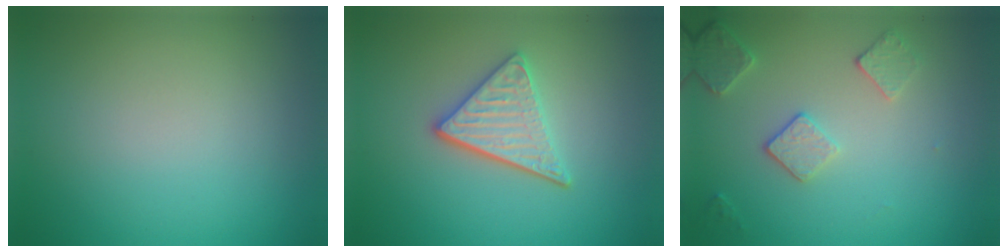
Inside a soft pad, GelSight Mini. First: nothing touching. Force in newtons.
{"total": 3.8, "press": 3.1, "slide": 2.3}
{"total": 2.6, "press": 2.5, "slide": 0.8}